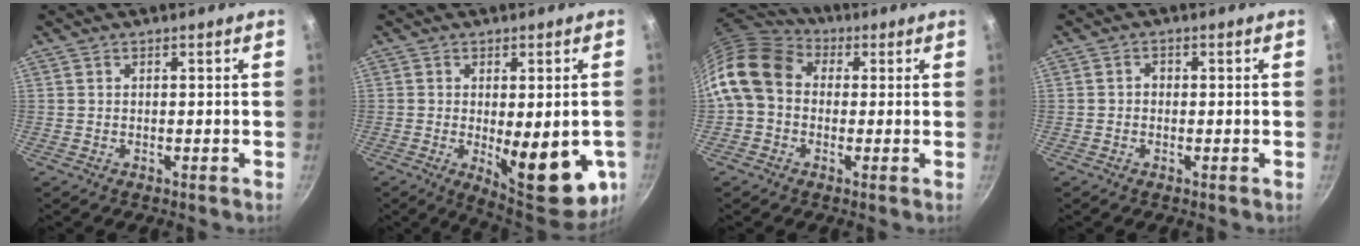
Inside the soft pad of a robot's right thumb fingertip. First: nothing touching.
{"total": 16.9, "force": [-3.8, 6.4, 15.1], "torque": [-0.164, -0.020, -0.036]}
{"total": 14.0, "force": [1.0, 11.1, 8.5], "torque": [-0.151, 0.032, -0.002]}
{"total": 1.2, "force": [-0.2, 1.0, 0.6], "torque": [-0.008, 0.006, -0.006]}